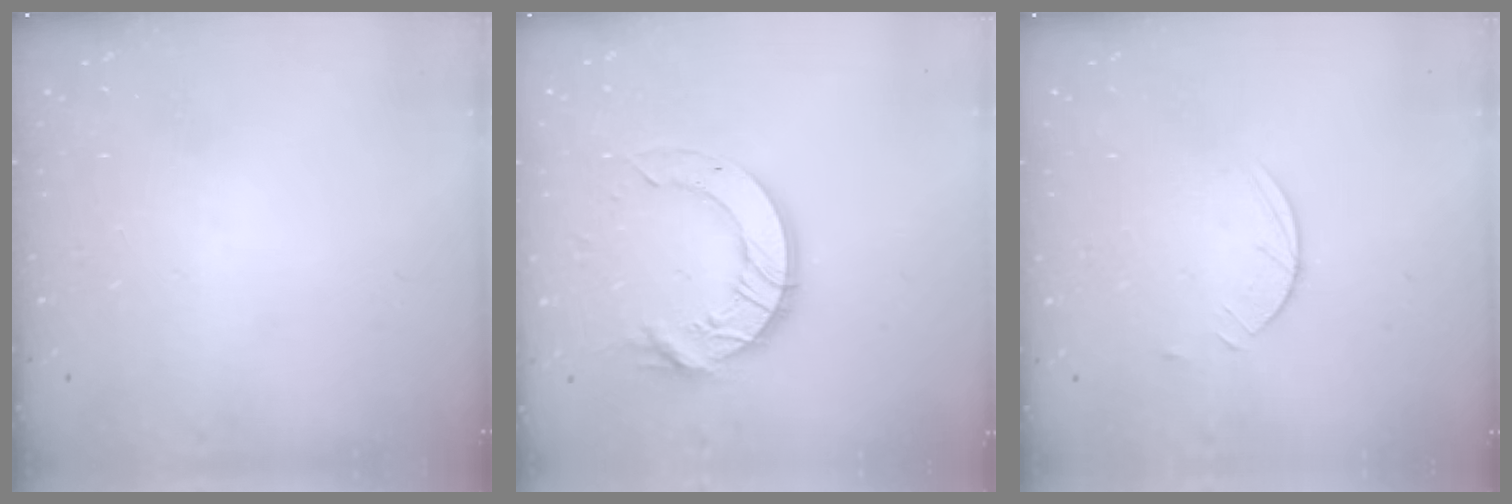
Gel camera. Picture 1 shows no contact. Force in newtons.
{"total": 11.6, "press": 11.6, "slide": 1.2}
{"total": 2.9, "press": 2.8, "slide": 0.3}